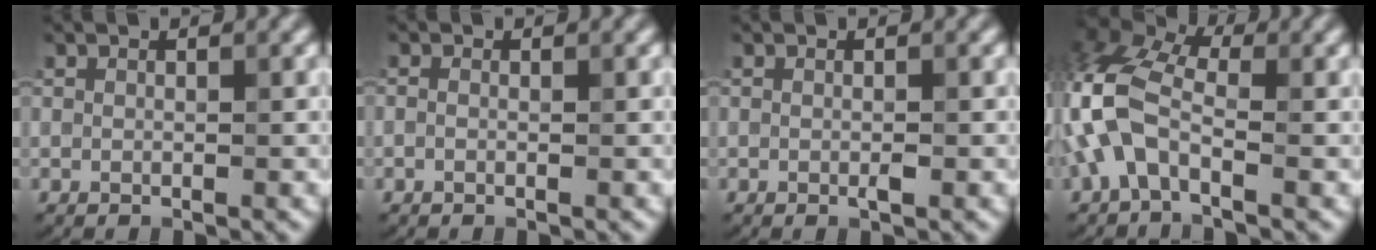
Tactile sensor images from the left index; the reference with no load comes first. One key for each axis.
{"total": 0.8, "fx": -0.2, "fy": 0.5, "fz": 0.5, "tx": -0.015, "ty": -0.003, "tz": -0.010}
{"total": 0.9, "fx": -0.3, "fy": 0.4, "fz": 0.8, "tx": -0.015, "ty": -0.002, "tz": -0.006}
{"total": 7.2, "fx": -1.1, "fy": 3.9, "fz": 5.9, "tx": -0.142, "ty": 0.020, "tz": -0.045}